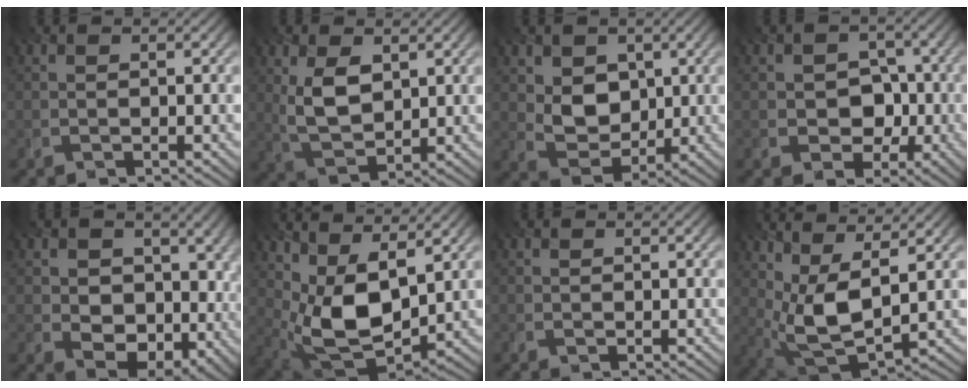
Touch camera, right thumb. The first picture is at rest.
{"total": 7.0, "force": [1.9, 4.1, 5.3], "torque": [-0.122, -0.001, 0.043]}
{"total": 6.4, "force": [1.8, 5.0, 3.5], "torque": [-0.096, -0.012, 0.029]}
{"total": 5.7, "force": [-0.7, 4.9, 2.8], "torque": [-0.036, 0.007, -0.028]}
{"total": 11.5, "force": [1.3, 8.7, 7.4], "torque": [-0.134, -0.023, 0.027]}
{"total": 10.9, "force": [3.6, 5.7, 8.6], "torque": [-0.192, -0.013, 0.076]}
{"total": 0.0}
{"total": 9.6, "force": [3.3, 4.2, 8.0], "torque": [-0.187, -0.004, 0.069]}